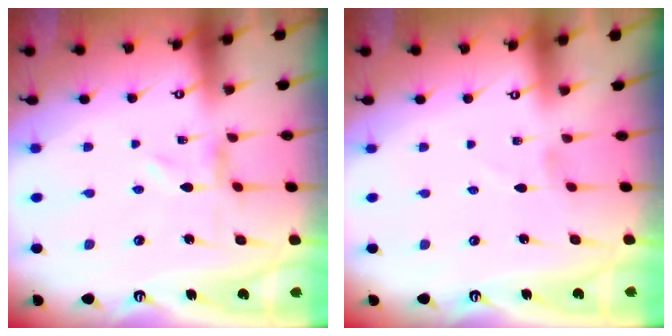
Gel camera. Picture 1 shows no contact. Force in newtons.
{"total": 1.0, "press": 1.0, "slide": 0.1}